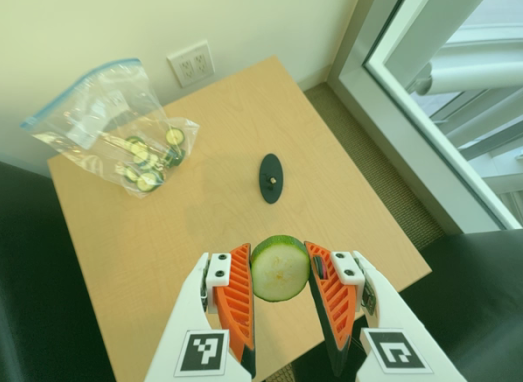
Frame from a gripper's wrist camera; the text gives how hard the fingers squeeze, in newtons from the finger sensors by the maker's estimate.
{"total": 11.4, "left": 12.0, "right": 10.7}